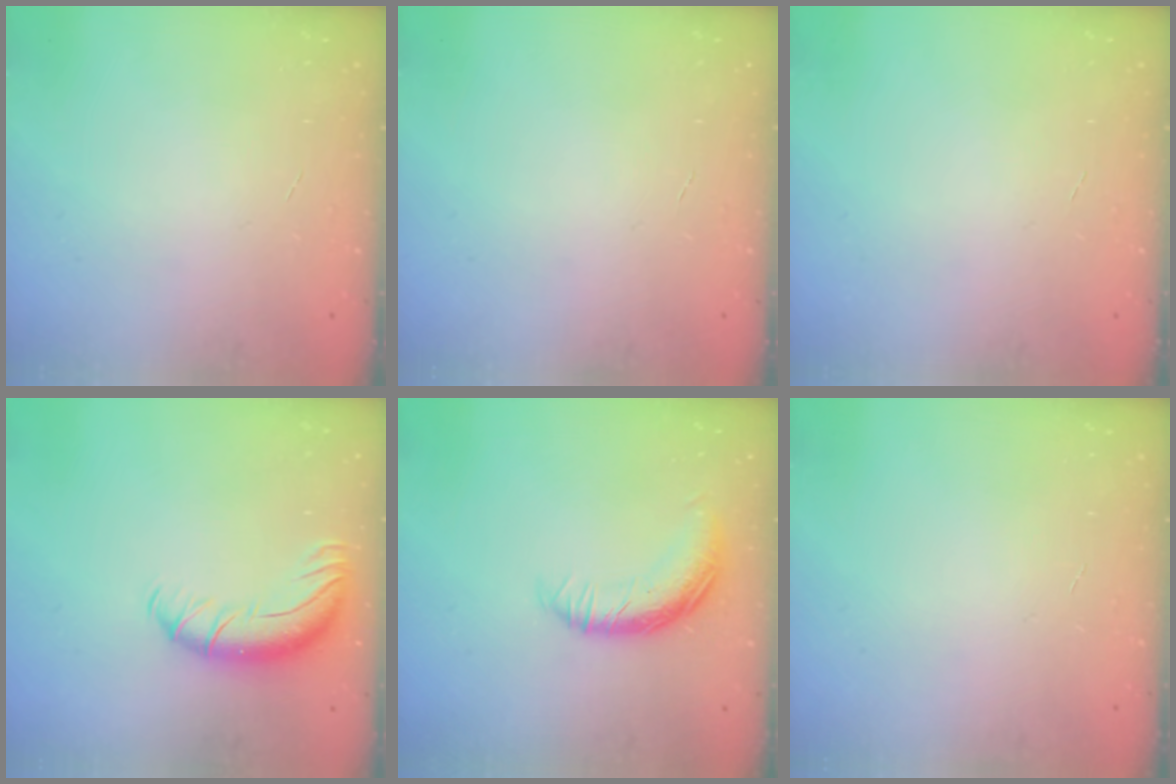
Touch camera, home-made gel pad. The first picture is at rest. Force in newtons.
{"total": 0.0}
{"total": 0.0}
{"total": 10.5, "press": 10.2, "slide": 2.4}
{"total": 12.0, "press": 12.0, "slide": 0.6}
{"total": 0.0}